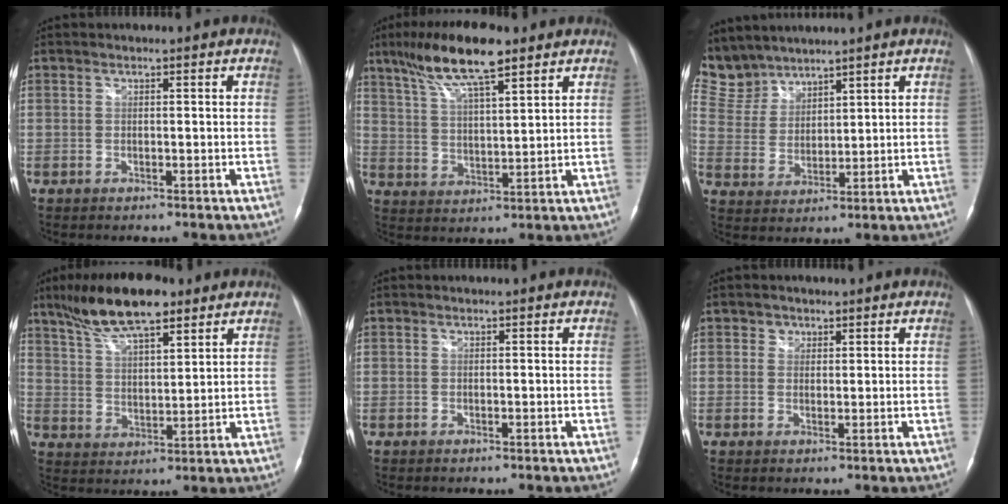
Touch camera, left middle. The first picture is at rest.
{"total": 11.9, "force": [8.2, 2.1, 8.4], "torque": [-0.161, 0.019, 0.147]}
{"total": 7.7, "force": [7.3, 2.4, -0.2], "torque": [-0.007, 0.012, 0.166]}
{"total": 12.7, "force": [9.2, 3.4, 8.1], "torque": [-0.149, 0.018, 0.165]}
{"total": 0.0}
{"total": 1.7, "force": [0.9, 1.4, 0.2], "torque": [0.004, -0.001, 0.010]}